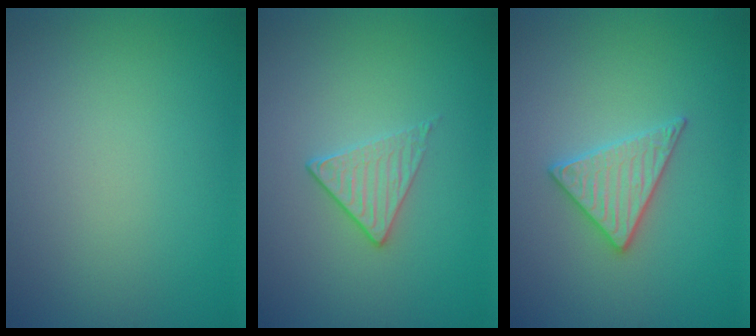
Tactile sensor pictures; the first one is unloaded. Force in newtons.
{"total": 1.7, "press": 1.4, "slide": 1.0}
{"total": 2.9, "press": 2.9, "slide": 0.3}